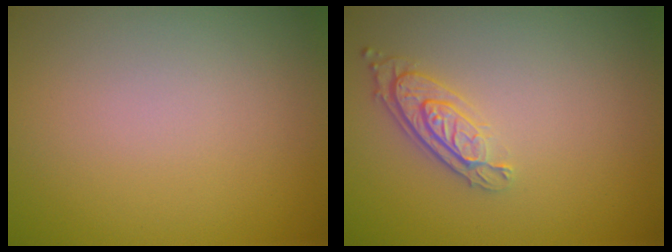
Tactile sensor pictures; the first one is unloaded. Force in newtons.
{"total": 3.1, "press": 2.4, "slide": 2.0}